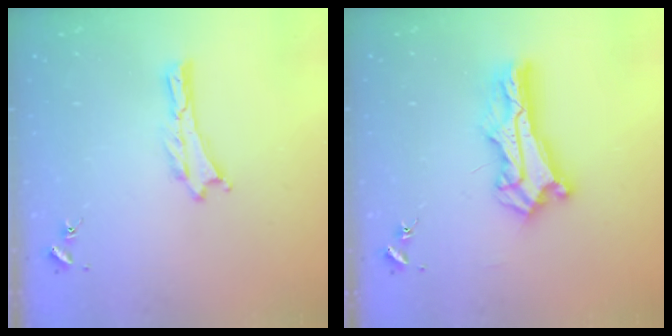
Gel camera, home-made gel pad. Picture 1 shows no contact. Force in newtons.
{"total": 9.2, "press": 9.1, "slide": 0.7}